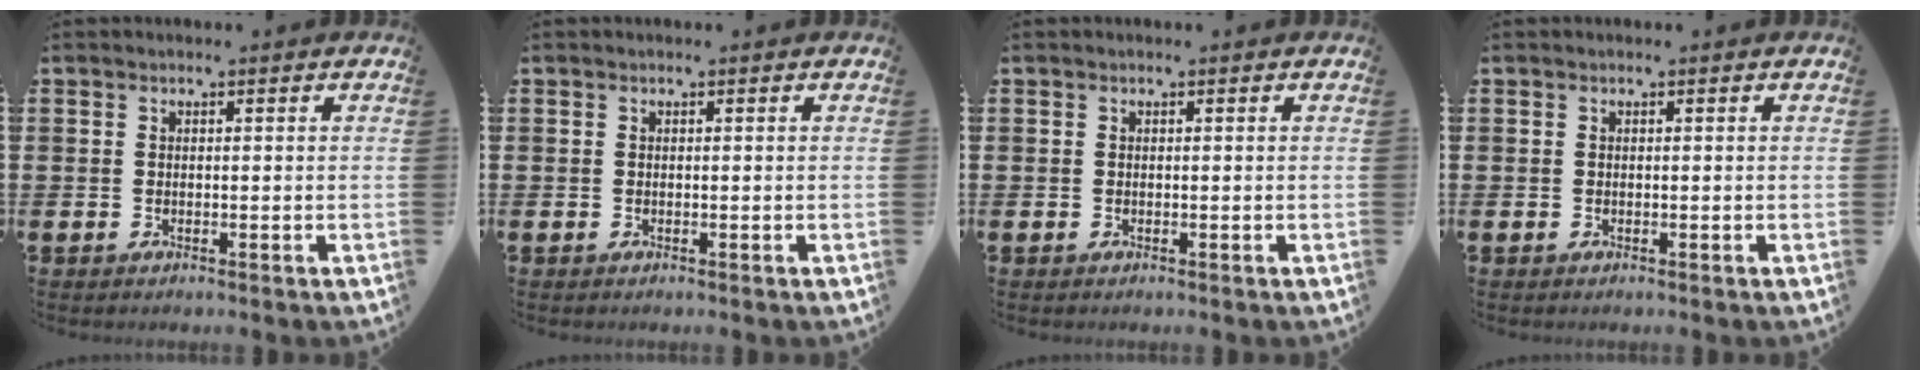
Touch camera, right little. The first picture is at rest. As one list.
[{"total": 0.0}, {"total": 0.0}, {"total": 0.0}]